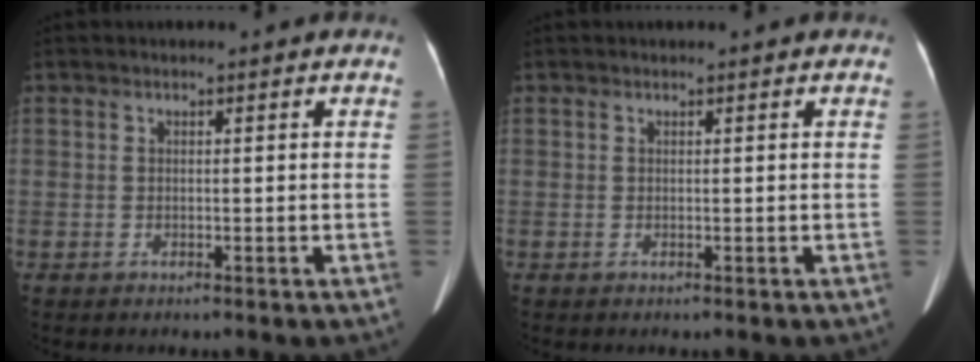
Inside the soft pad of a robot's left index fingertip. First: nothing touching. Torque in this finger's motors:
{"motor_torque": [-0.26, -0.13, -0.03, 0.00]}